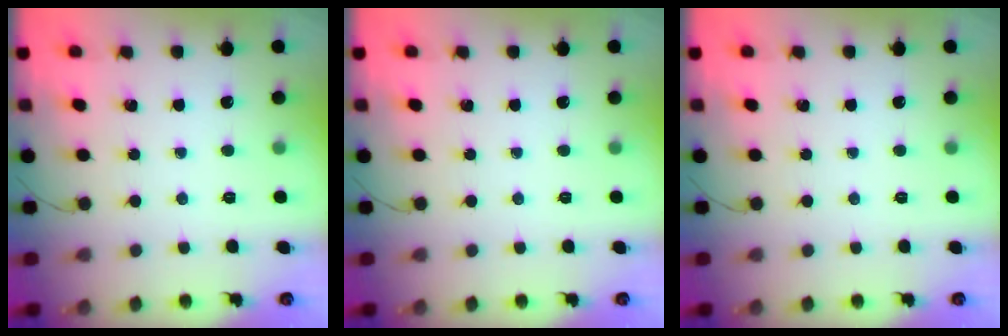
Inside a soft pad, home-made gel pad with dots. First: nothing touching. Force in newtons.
{"total": 0.0}
{"total": 0.0}